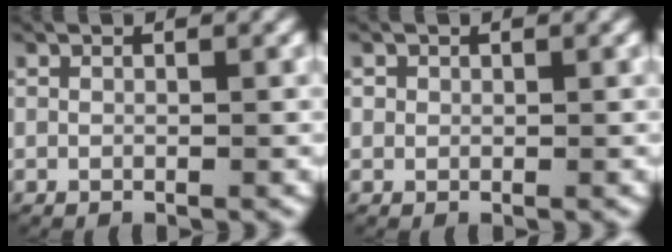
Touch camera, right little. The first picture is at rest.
{"total": 1.3, "force": [0.1, 1.2, 0.3], "torque": [-0.009, 0.004, -0.002]}